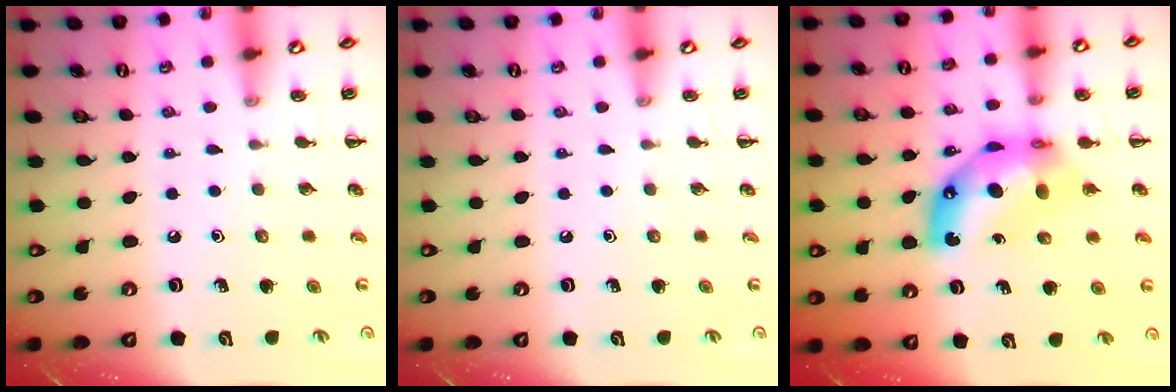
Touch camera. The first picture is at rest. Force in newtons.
{"total": 0.0}
{"total": 11.1, "press": 10.4, "slide": 3.9}